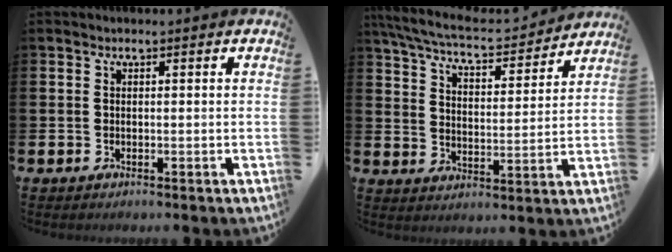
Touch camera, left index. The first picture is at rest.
{"total": 6.7, "force": [6.3, 1.4, 2.1], "torque": [-0.074, -0.046, 0.105]}